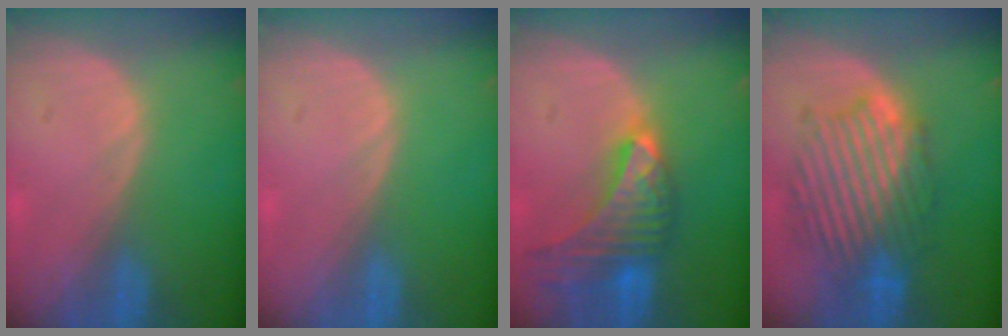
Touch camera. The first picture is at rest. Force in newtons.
{"total": 0.0}
{"total": 9.7, "press": 8.6, "slide": 4.5}
{"total": 9.4, "press": 9.4, "slide": 0.2}